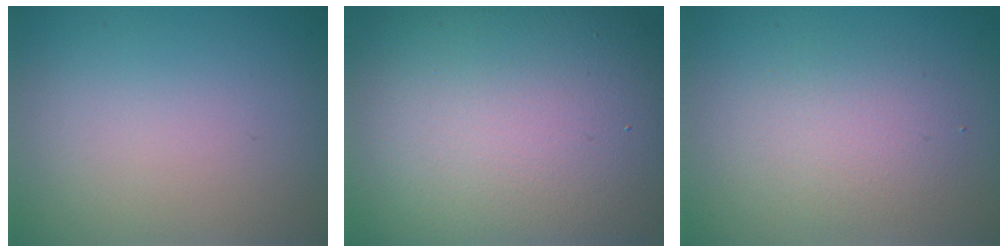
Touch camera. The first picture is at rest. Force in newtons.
{"total": 16.5, "press": 16.5, "slide": 0.9}
{"total": 2.7, "press": 2.7, "slide": 0.1}